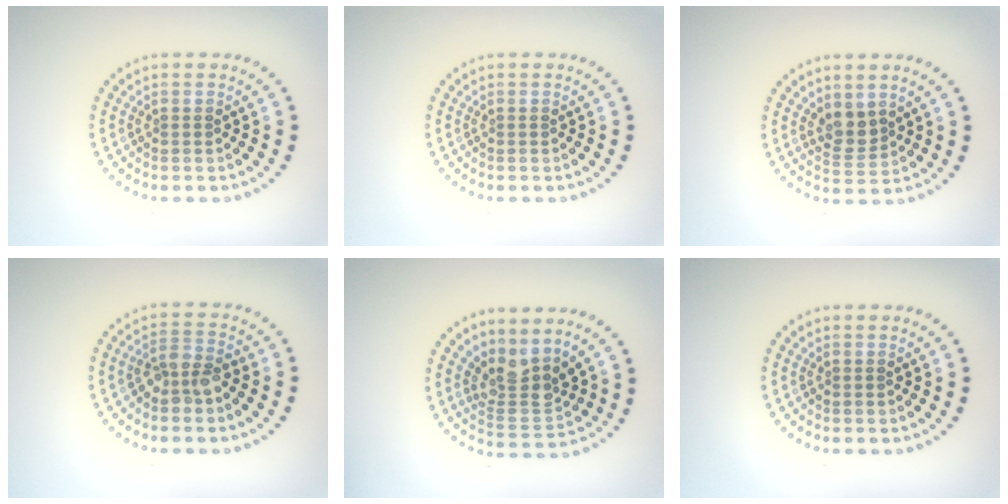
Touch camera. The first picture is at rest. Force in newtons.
{"total": 0.0}
{"total": 2.3, "press": 1.9, "slide": 1.2}
{"total": 2.6, "press": 2.2, "slide": 1.4}
{"total": 3.3, "press": 2.6, "slide": 2.0}
{"total": 0.0}